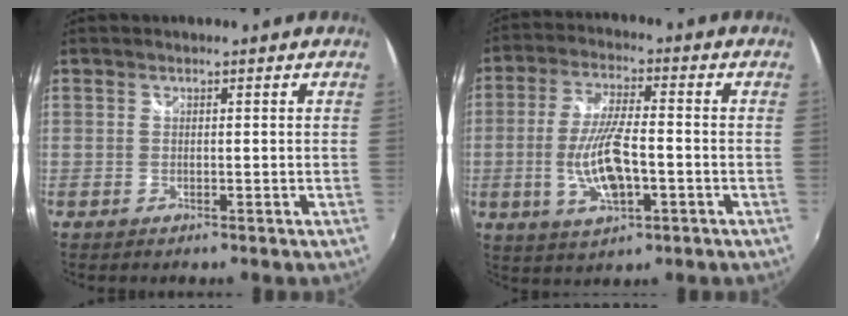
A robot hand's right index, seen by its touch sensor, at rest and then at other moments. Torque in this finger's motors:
{"motor_torque": [0.39, -0.12, 0.30, 0.11]}